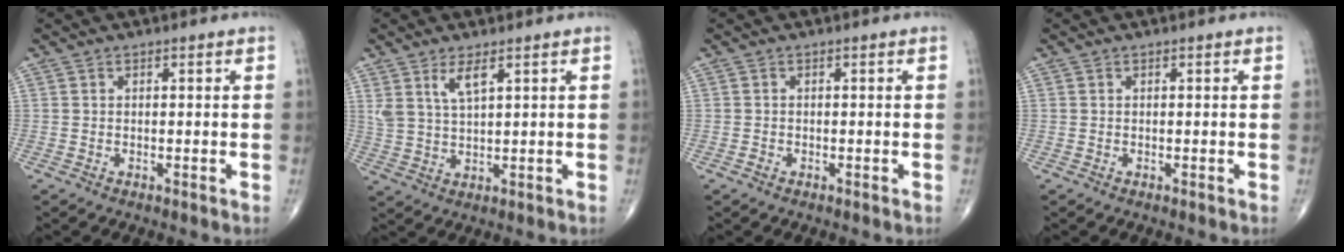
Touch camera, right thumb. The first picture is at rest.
{"total": 4.8, "force": [2.7, 1.4, 3.7], "torque": [-0.076, -0.016, 0.062]}
{"total": 0.6, "force": [-0.3, 0.5, 0.2], "torque": [-0.004, 0.002, -0.008]}
{"total": 0.0}